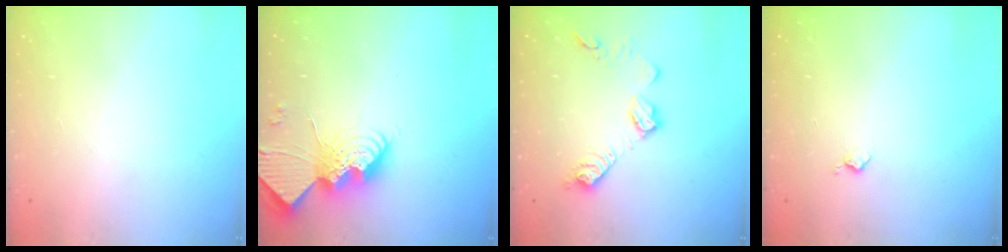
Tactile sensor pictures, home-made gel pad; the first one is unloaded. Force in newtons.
{"total": 11.8, "press": 11.8, "slide": 1.0}
{"total": 12.5, "press": 12.5, "slide": 0.7}
{"total": 5.0, "press": 5.0, "slide": 0.7}